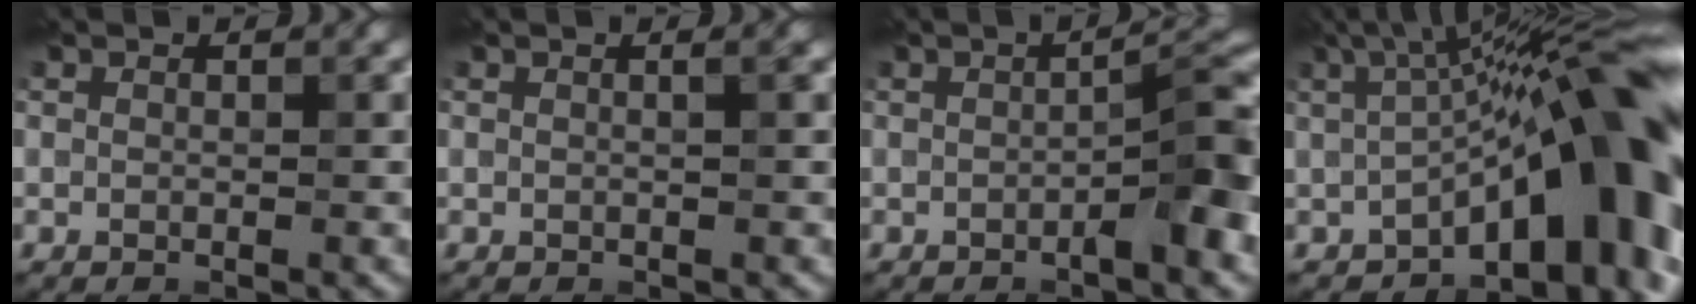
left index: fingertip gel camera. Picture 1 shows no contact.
{"total": 1.4, "force": [0.3, 0.5, 1.3], "torque": [-0.015, 0.003, -0.005]}
{"total": 5.6, "force": [-1.3, 1.0, 5.4], "torque": [-0.074, 0.014, -0.025]}
{"total": 14.5, "force": [-1.9, 4.5, 13.7], "torque": [-0.154, 0.039, -0.036]}